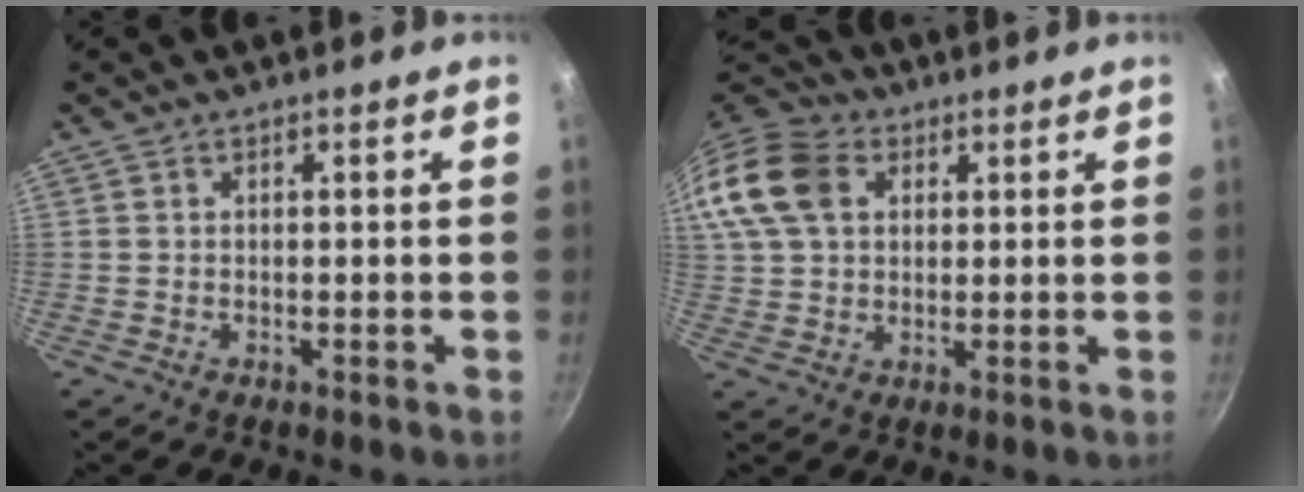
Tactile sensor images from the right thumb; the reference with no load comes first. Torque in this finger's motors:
{"motor_torque": [0.42, 0.62, 0.66, -0.45, 0.12]}